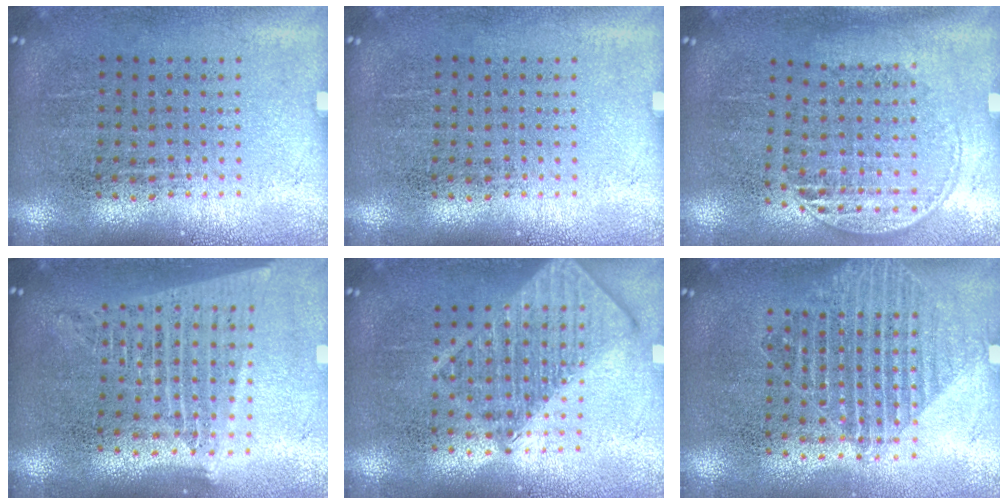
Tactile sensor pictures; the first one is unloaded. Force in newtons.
{"total": 0.0}
{"total": 1.6, "press": 1.3, "slide": 0.9}
{"total": 1.8, "press": 1.6, "slide": 0.9}
{"total": 2.7, "press": 2.7, "slide": 0.3}
{"total": 1.5, "press": 1.3, "slide": 0.8}